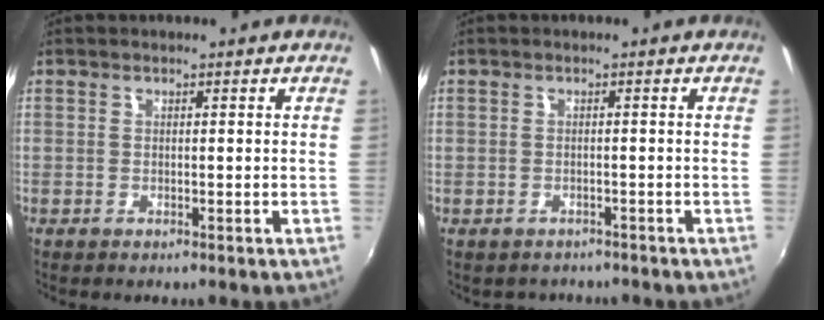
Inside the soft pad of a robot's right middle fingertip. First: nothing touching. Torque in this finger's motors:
{"motor_torque": [-0.85, -0.29, -0.50, -0.09]}